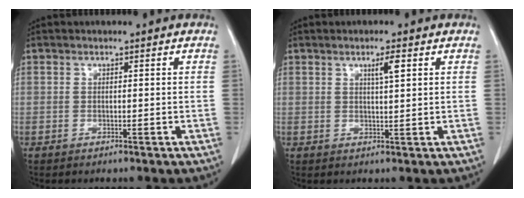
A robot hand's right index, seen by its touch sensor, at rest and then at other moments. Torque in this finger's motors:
{"motor_torque": [0.02, 0.06, 0.03, 0.01]}